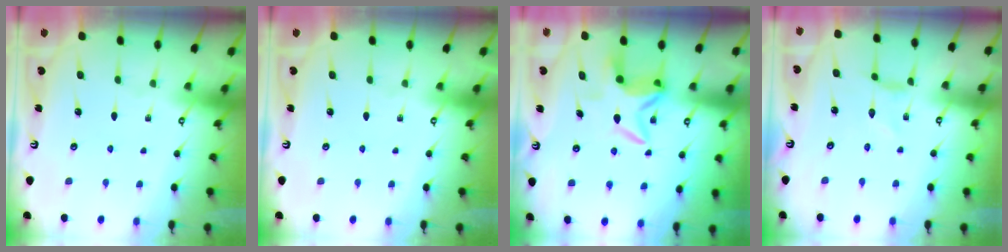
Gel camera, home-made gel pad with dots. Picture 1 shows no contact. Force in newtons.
{"total": 0.0}
{"total": 6.4, "press": 6.4, "slide": 0.4}
{"total": 0.0}